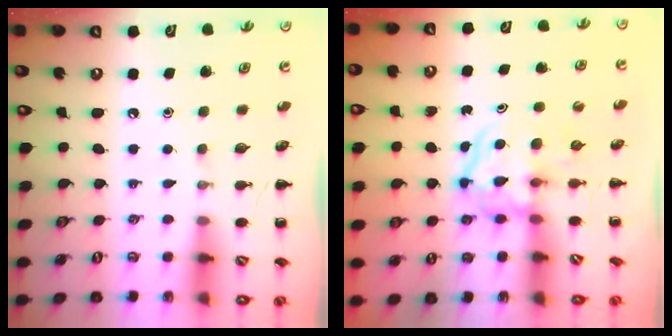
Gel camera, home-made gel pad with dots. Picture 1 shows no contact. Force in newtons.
{"total": 3.9, "press": 3.9, "slide": 0.5}